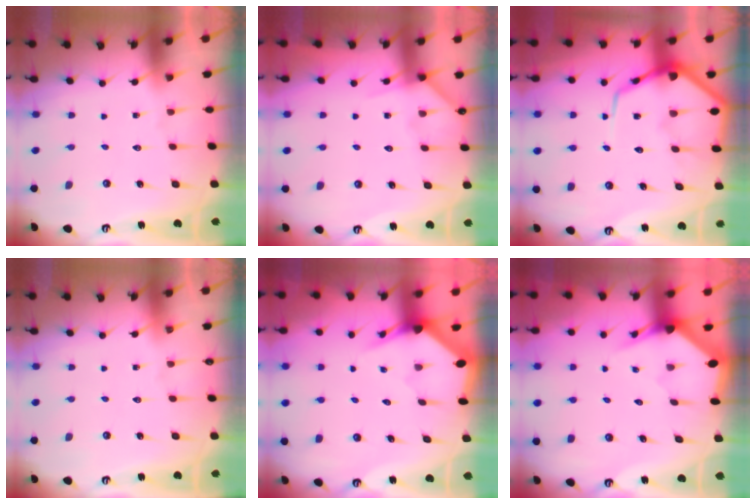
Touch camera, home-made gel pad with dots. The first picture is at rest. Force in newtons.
{"total": 4.9, "press": 4.8, "slide": 0.7}
{"total": 10.9, "press": 10.9, "slide": 1.1}
{"total": 0.0}
{"total": 2.8, "press": 2.8, "slide": 0.1}
{"total": 2.8, "press": 2.8, "slide": 0.1}